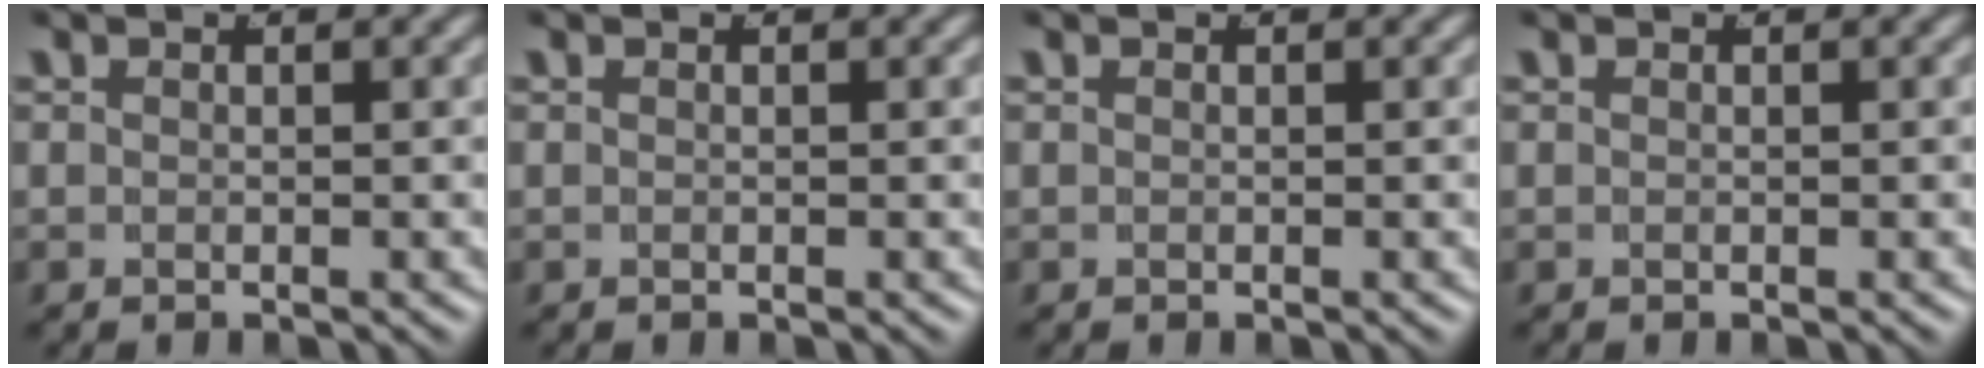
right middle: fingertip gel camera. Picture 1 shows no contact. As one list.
[{"total": 0.0}, {"total": 0.0}, {"total": 0.0}]